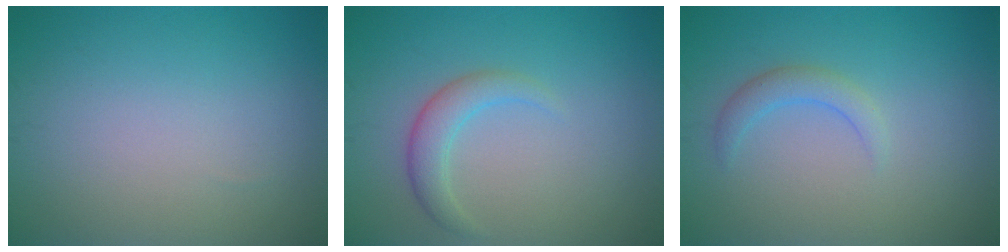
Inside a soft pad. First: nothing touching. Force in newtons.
{"total": 2.4, "press": 2.4, "slide": 0.2}
{"total": 1.8, "press": 1.8, "slide": 0.2}